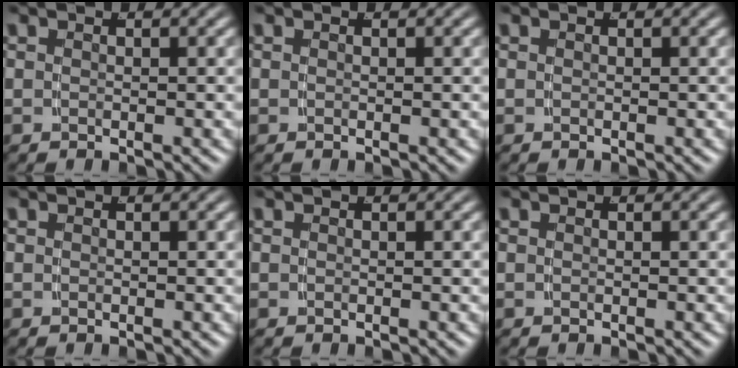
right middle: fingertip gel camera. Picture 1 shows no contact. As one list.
[{"total": 0.0}, {"total": 0.0}, {"total": 0.0}, {"total": 0.0}, {"total": 0.0}]